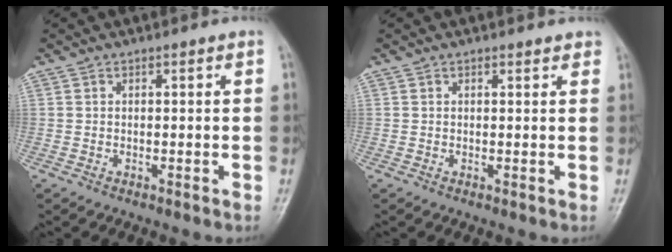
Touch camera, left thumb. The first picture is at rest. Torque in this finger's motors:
{"motor_torque": [-0.05, -0.03, -0.03, -0.01, 0.00]}